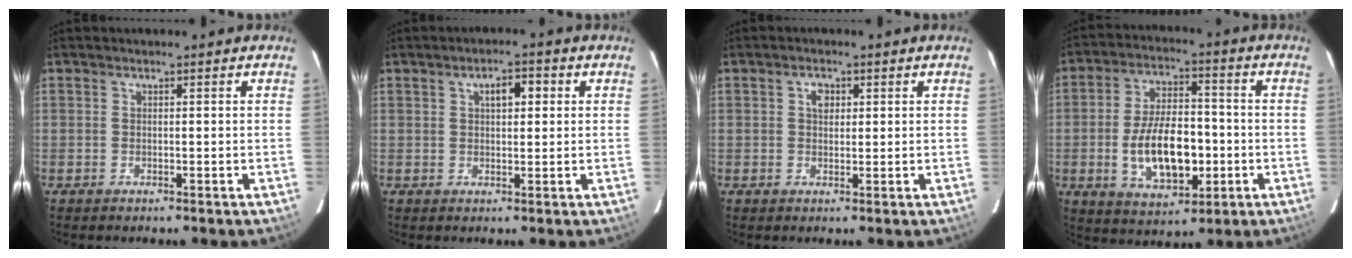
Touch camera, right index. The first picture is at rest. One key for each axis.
{"total": 3.8, "fx": 1.2, "fy": 1.8, "fz": 3.1, "tx": -0.048, "ty": 0.014, "tz": 0.021}
{"total": 2.5, "fx": 0.8, "fy": 1.8, "fz": 1.4, "tx": -0.021, "ty": 0.007, "tz": 0.013}
{"total": 14.3, "fx": -3.1, "fy": 7.4, "fz": 11.8, "tx": -0.226, "ty": 0.004, "tz": -0.037}